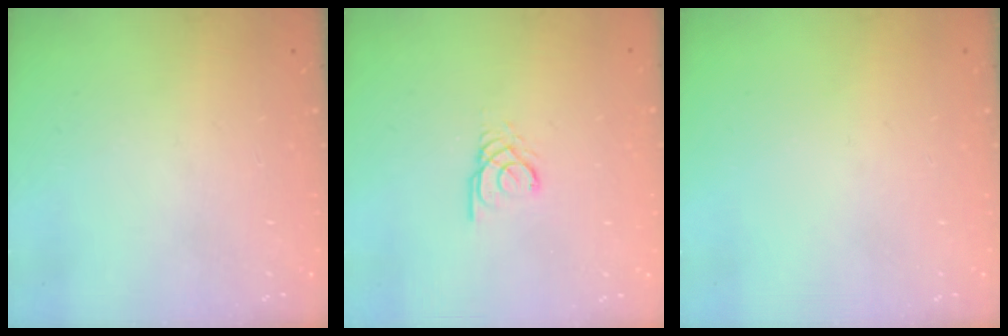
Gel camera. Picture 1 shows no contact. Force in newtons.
{"total": 2.4, "press": 2.4, "slide": 0.4}
{"total": 0.0}